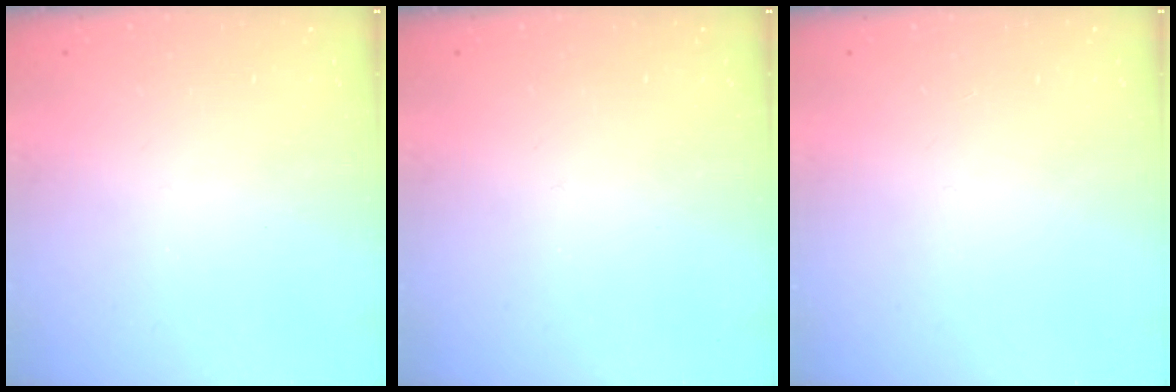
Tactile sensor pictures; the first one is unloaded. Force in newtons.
{"total": 0.0}
{"total": 0.0}